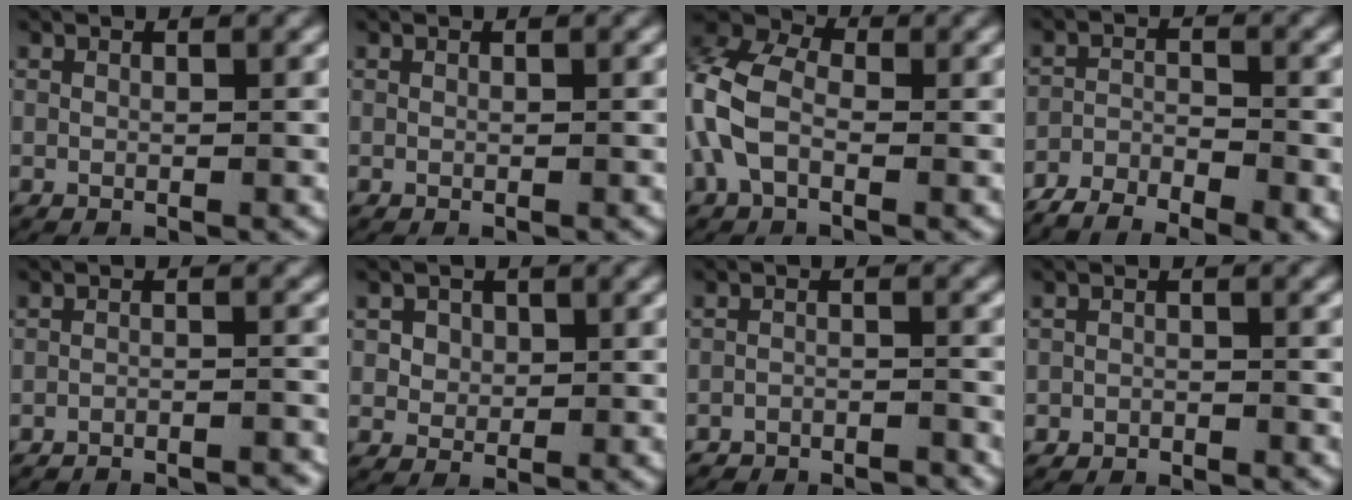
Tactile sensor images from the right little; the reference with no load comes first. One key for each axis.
{"total": 0.0}
{"total": 8.8, "fx": 0.7, "fy": 7.2, "fz": 5.0, "tx": -0.126, "ty": 0.006, "tz": -0.006}
{"total": 5.6, "fx": -4.7, "fy": 2.2, "fz": 2.2, "tx": -0.032, "ty": -0.015, "tz": -0.077}
{"total": 5.2, "fx": -5.0, "fy": 1.1, "fz": 1.0, "tx": -0.008, "ty": -0.014, "tz": -0.080}
{"total": 2.0, "fx": 0.3, "fy": 1.8, "fz": 0.6, "tx": -0.016, "ty": -0.003, "tz": 0.011}
{"total": 3.4, "fx": -3.3, "fy": 0.7, "fz": 0.2, "tx": -0.002, "ty": -0.012, "tz": -0.058}
{"total": 1.5, "fx": -1.4, "fy": 0.5, "fz": -0.1, "tx": 0.001, "ty": -0.008, "tz": -0.023}